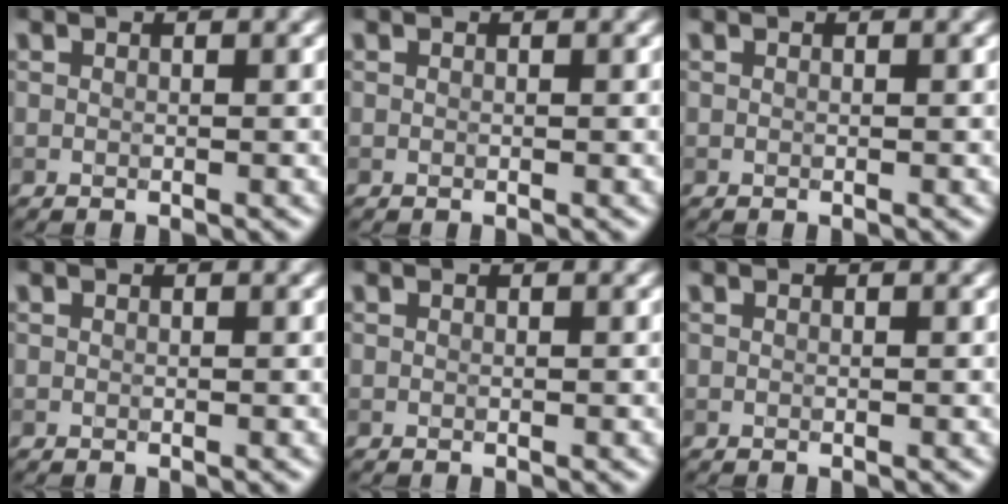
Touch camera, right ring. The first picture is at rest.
{"total": 0.0}
{"total": 0.0}
{"total": 0.0}
{"total": 0.0}
{"total": 0.0}